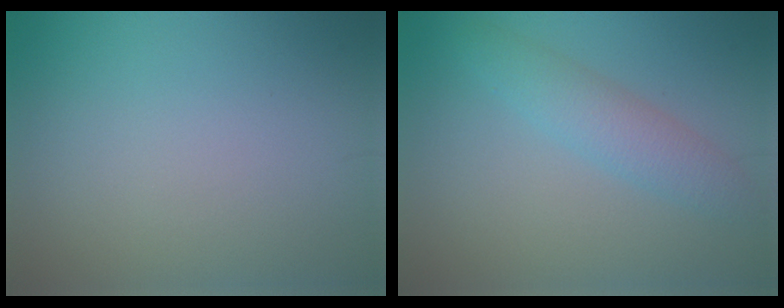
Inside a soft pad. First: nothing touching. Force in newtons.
{"total": 3.1, "press": 3.0, "slide": 0.1}